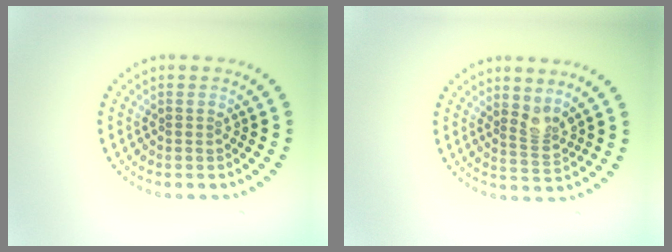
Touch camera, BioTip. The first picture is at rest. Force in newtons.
{"total": 2.1, "press": 1.5, "slide": 1.4}